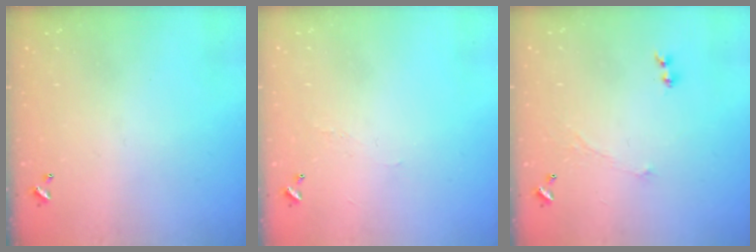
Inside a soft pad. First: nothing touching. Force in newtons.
{"total": 0.9, "press": 0.7, "slide": 0.6}
{"total": 1.2, "press": 0.7, "slide": 1.0}